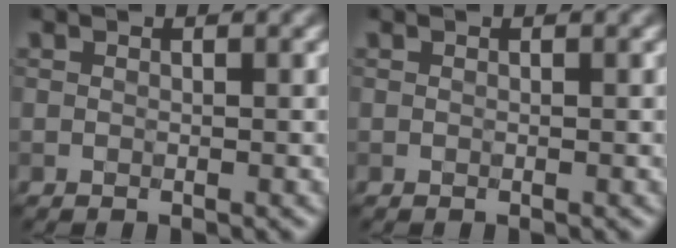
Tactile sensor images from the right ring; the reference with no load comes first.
{"total": 0.0}